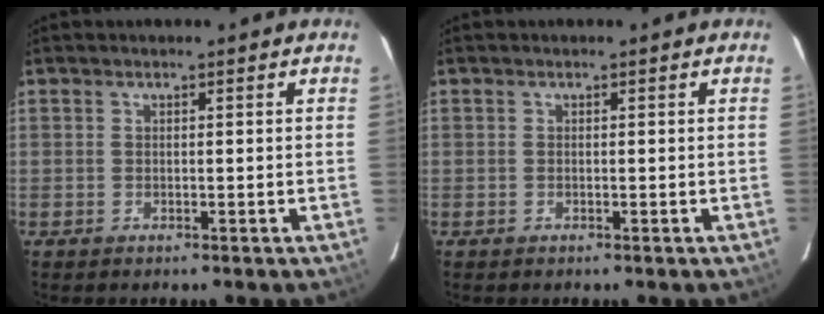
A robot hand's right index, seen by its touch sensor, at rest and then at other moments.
{"total": 0.0}